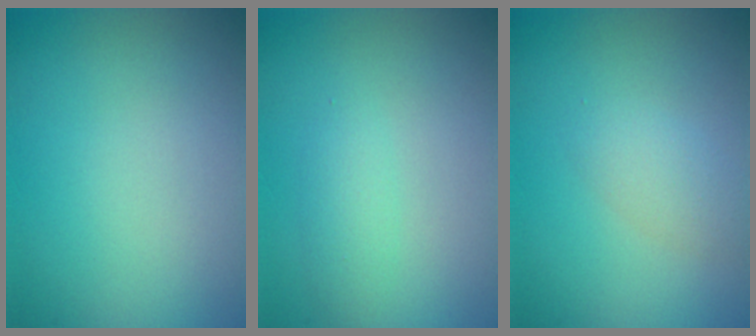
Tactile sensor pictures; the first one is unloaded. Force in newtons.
{"total": 1.5, "press": 1.5, "slide": 0.1}
{"total": 1.8, "press": 1.8, "slide": 0.1}